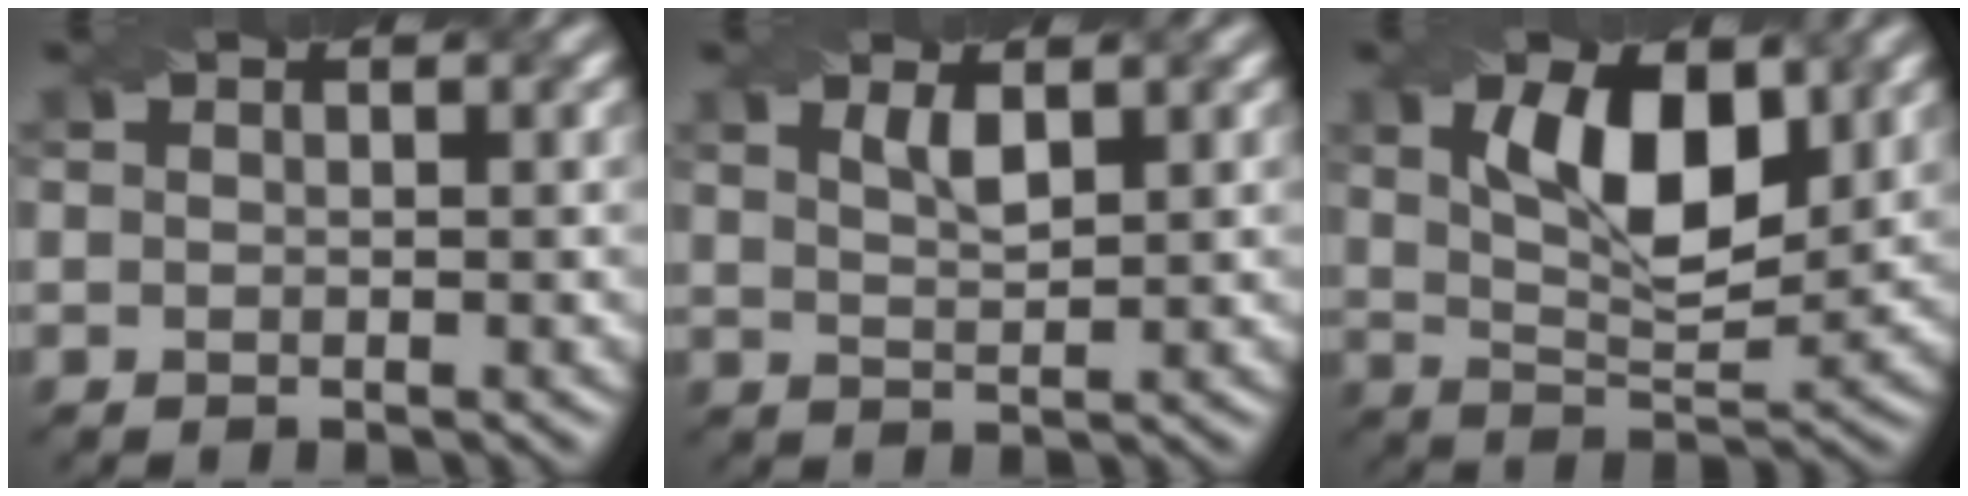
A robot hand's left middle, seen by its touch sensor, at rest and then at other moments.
{"total": 1.9, "force": [1.1, 0.6, 1.5], "torque": [-0.028, 0.000, 0.024]}
{"total": 7.3, "force": [2.5, 3.2, 6.1], "torque": [-0.109, 0.001, 0.044]}